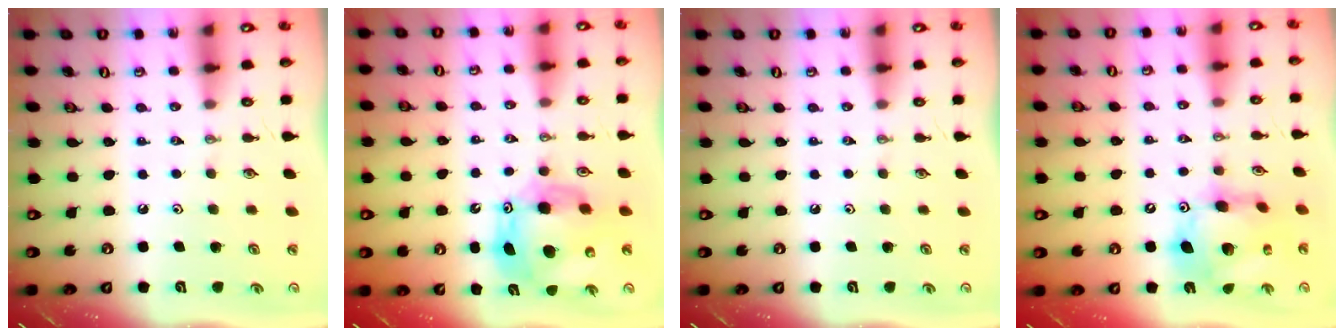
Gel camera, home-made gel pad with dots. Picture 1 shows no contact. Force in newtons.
{"total": 14.3, "press": 14.3, "slide": 1.3}
{"total": 0.0}
{"total": 16.7, "press": 16.6, "slide": 1.8}